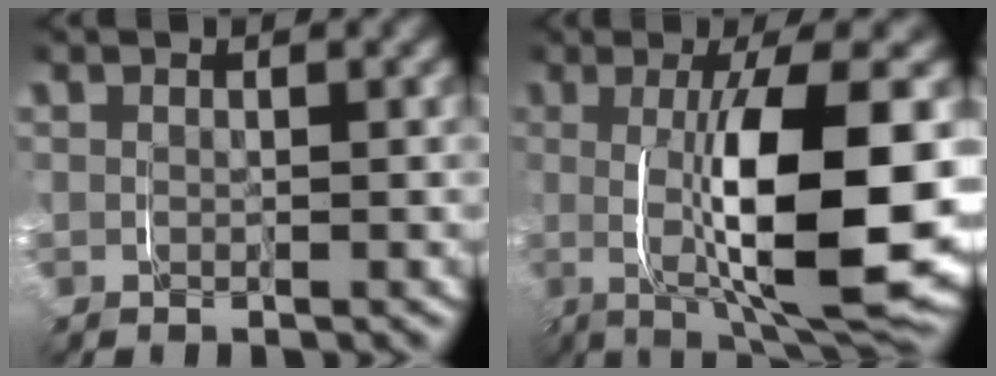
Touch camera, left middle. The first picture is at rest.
{"total": 12.1, "force": [-0.7, 3.0, 11.6], "torque": [-0.173, -0.004, -0.003]}